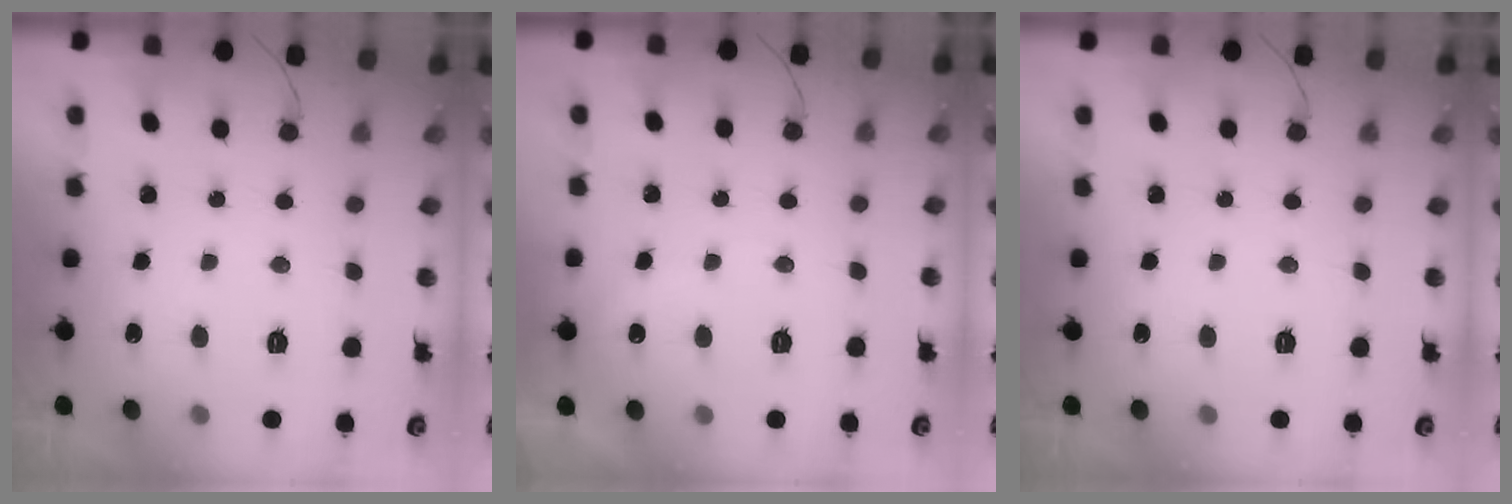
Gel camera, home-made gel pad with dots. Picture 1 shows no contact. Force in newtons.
{"total": 4.0, "press": 3.9, "slide": 0.6}
{"total": 0.0}